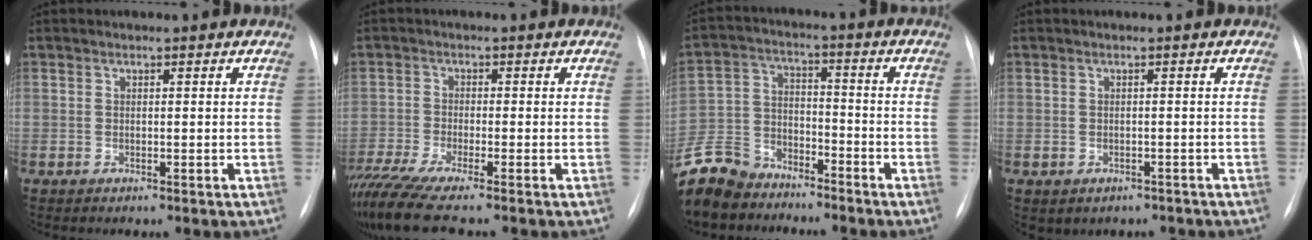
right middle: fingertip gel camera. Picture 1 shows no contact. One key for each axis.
{"total": 8.4, "fx": -6.8, "fy": -0.4, "fz": 4.9, "tx": -0.094, "ty": -0.026, "tz": -0.123}
{"total": 13.3, "fx": -11.4, "fy": 5.9, "fz": 3.4, "tx": -0.087, "ty": 0.004, "tz": -0.214}
{"total": 4.6, "fx": -3.4, "fy": 3.0, "fz": 1.0, "tx": -0.009, "ty": 0.014, "tz": -0.036}